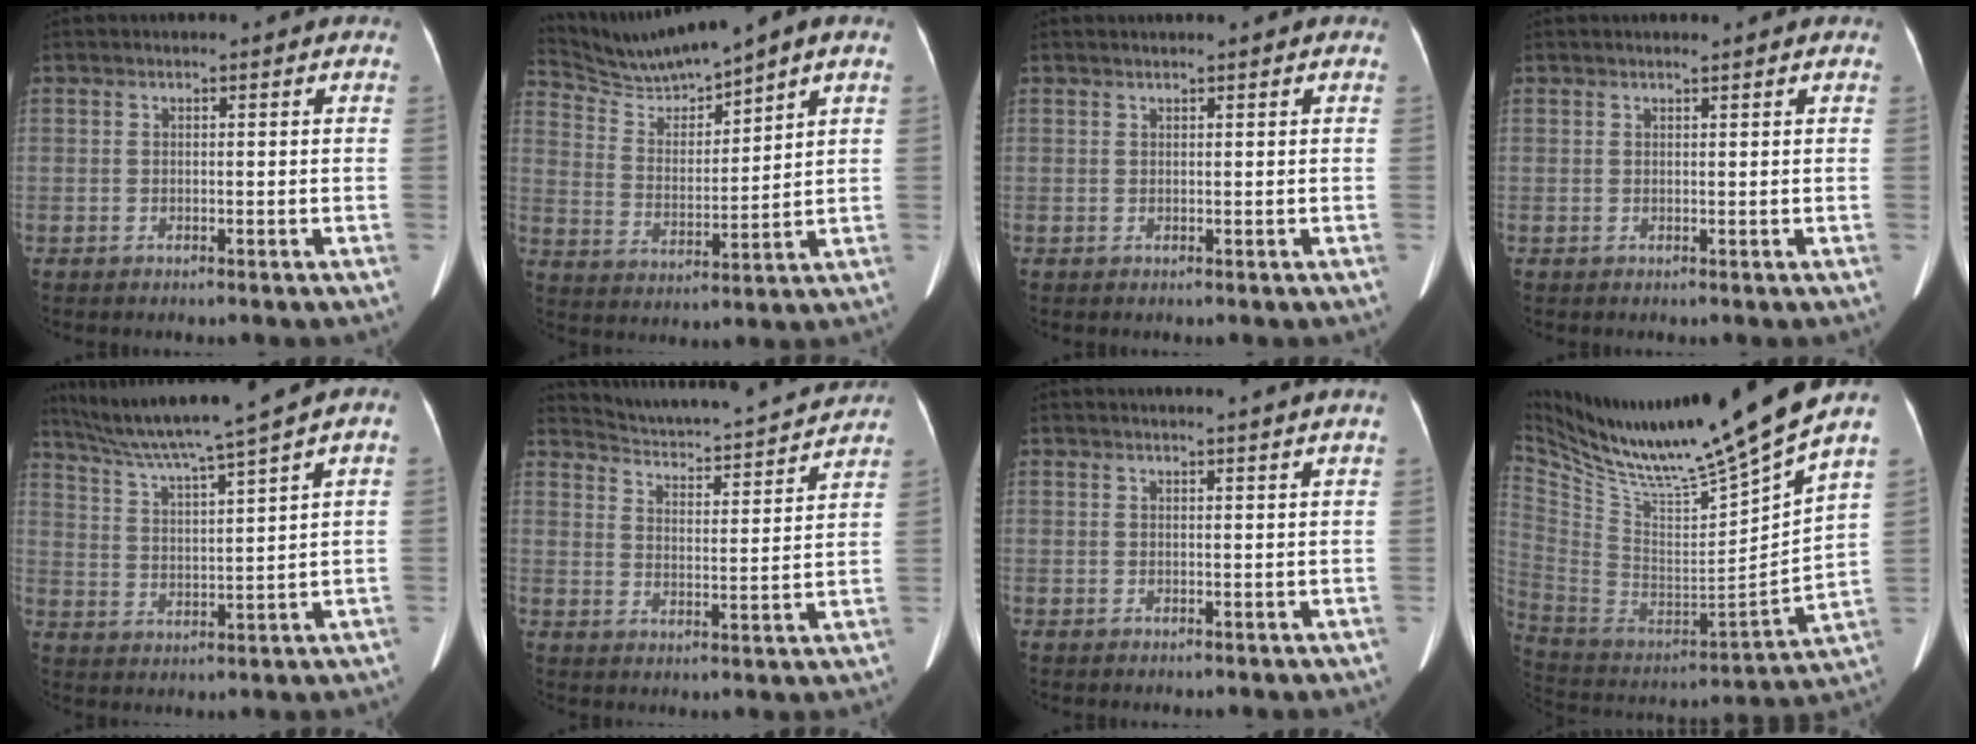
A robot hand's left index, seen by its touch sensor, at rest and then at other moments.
{"total": 8.4, "force": [7.9, -1.0, 2.6], "torque": [-0.068, 0.008, 0.167]}
{"total": 0.9, "force": [0.8, -0.2, 0.4], "torque": [-0.009, 0.012, 0.020]}
{"total": 0.7, "force": [0.6, -0.1, 0.3], "torque": [-0.012, 0.008, 0.015]}
{"total": 11.4, "force": [9.3, -2.1, 6.4], "torque": [-0.112, 0.012, 0.167]}
{"total": 16.1, "force": [15.6, 1.3, 3.7], "torque": [-0.063, -0.019, 0.209]}
{"total": 5.1, "force": [4.6, -1.2, 2.0], "torque": [-0.023, 0.008, 0.043]}
{"total": 26.8, "force": [21.7, -1.2, 15.7], "torque": [-0.276, -0.047, 0.362]}